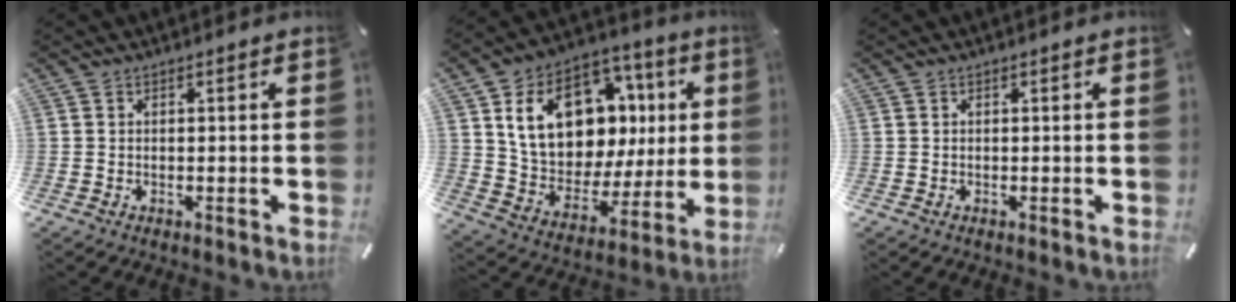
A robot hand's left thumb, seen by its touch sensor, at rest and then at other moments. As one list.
[{"total": 20.0, "force": [6.8, 14.2, 12.4], "torque": [-0.212, -0.023, 0.130]}, {"total": 0.0}]